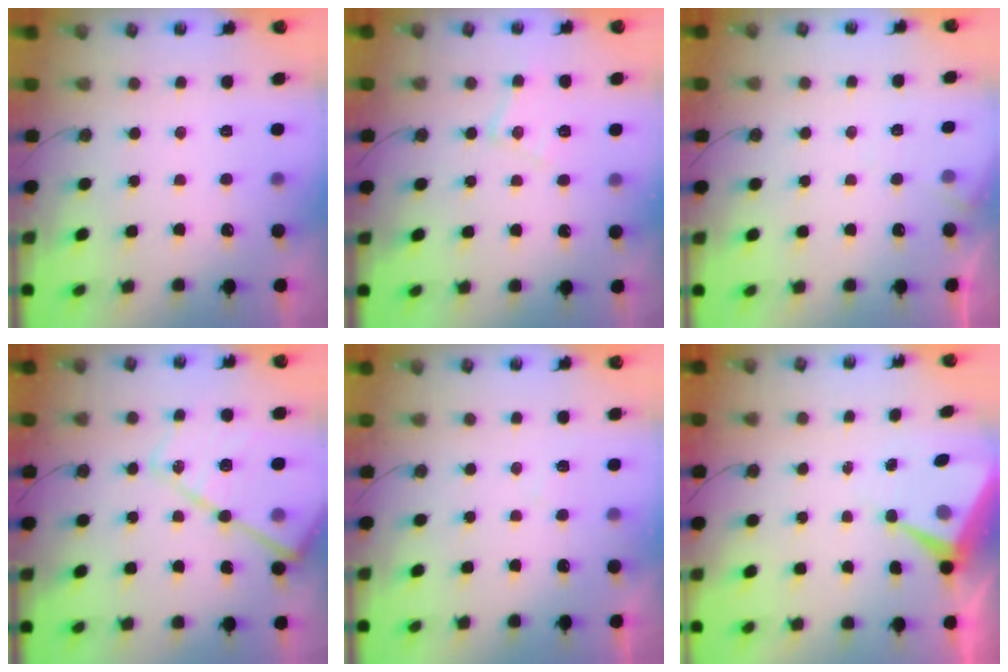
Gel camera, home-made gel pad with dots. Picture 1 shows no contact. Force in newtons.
{"total": 9.3, "press": 9.3, "slide": 0.6}
{"total": 5.5, "press": 5.5, "slide": 0.7}
{"total": 18.9, "press": 18.8, "slide": 1.8}
{"total": 4.8, "press": 4.7, "slide": 0.9}
{"total": 9.0, "press": 9.0, "slide": 0.7}